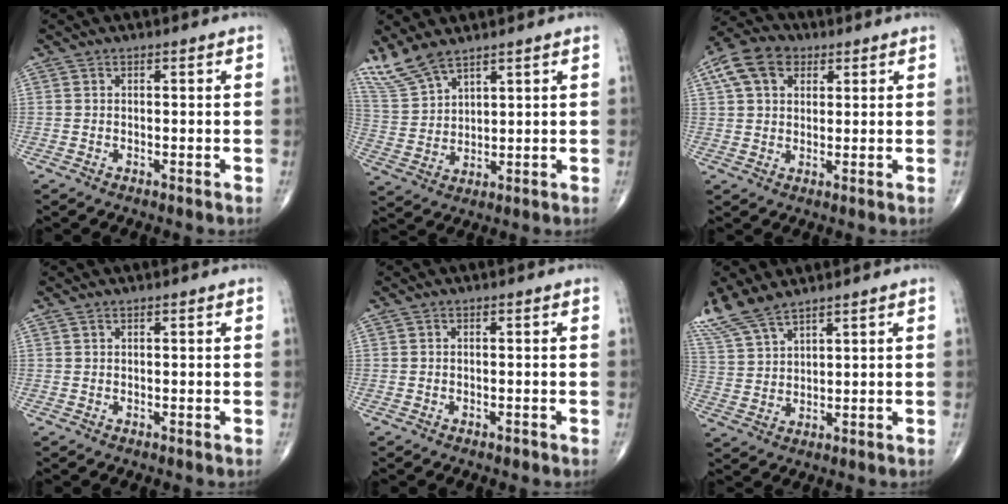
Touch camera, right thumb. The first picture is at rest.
{"total": 7.9, "force": [6.5, 2.6, 3.6], "torque": [-0.083, -0.017, 0.150]}
{"total": 9.4, "force": [3.8, 6.5, 5.7], "torque": [-0.097, 0.010, 0.062]}
{"total": 0.0}
{"total": 0.6, "force": [-0.4, 0.3, 0.3], "torque": [-0.004, 0.000, -0.008]}
{"total": 9.0, "force": [7.4, 2.6, 4.4], "torque": [-0.101, -0.014, 0.164]}